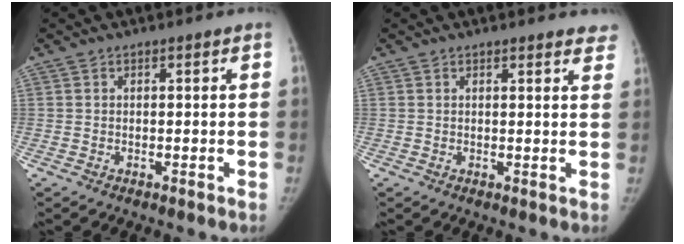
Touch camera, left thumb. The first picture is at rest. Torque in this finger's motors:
{"motor_torque": [-0.09, 0.15, -0.07, 0.26, 0.00]}